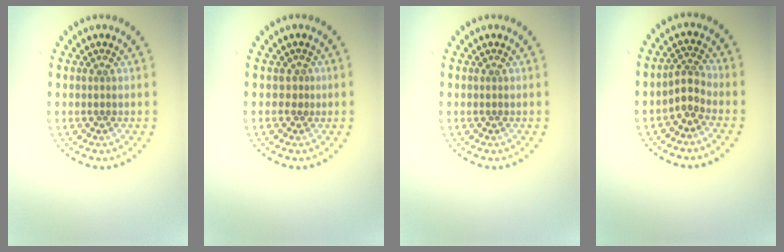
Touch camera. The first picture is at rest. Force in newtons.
{"total": 0.8, "press": 0.2, "slide": 0.7}
{"total": 0.0}
{"total": 2.1, "press": 1.5, "slide": 1.5}